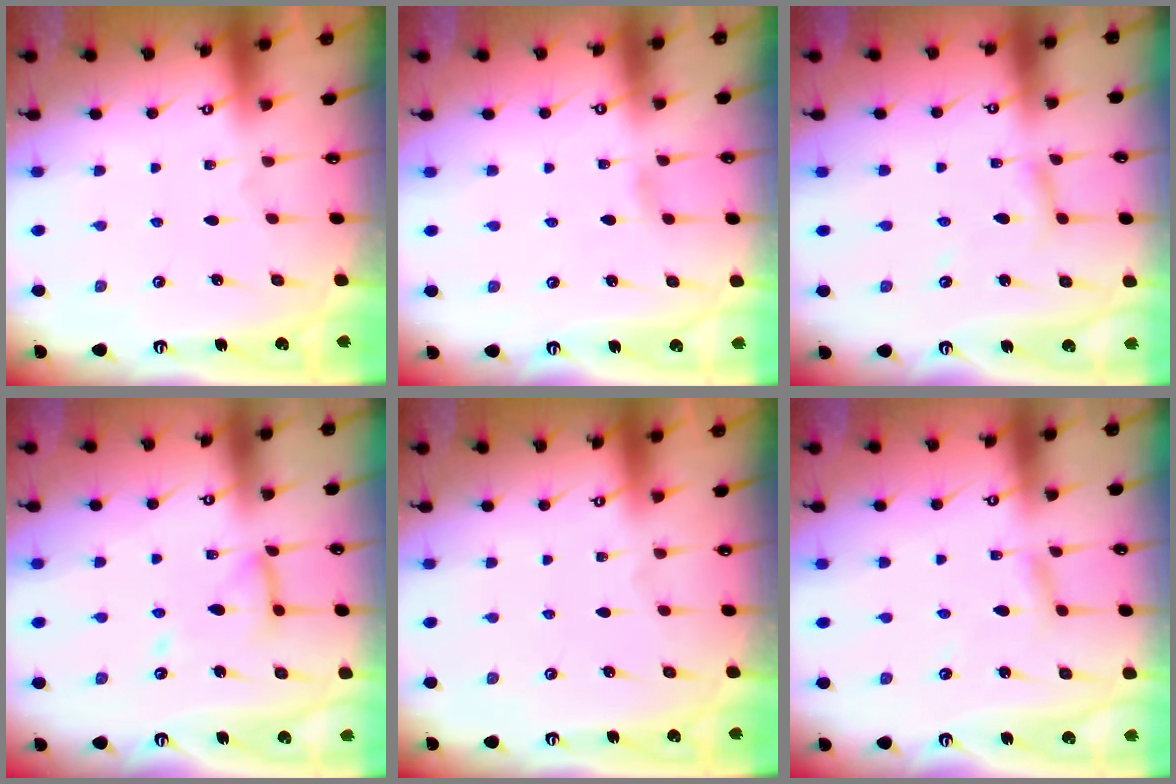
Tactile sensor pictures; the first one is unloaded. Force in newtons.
{"total": 1.9, "press": 1.9, "slide": 0.2}
{"total": 4.1, "press": 4.1, "slide": 0.4}
{"total": 11.2, "press": 11.2, "slide": 1.1}
{"total": 0.0}
{"total": 2.7, "press": 2.7, "slide": 0.2}